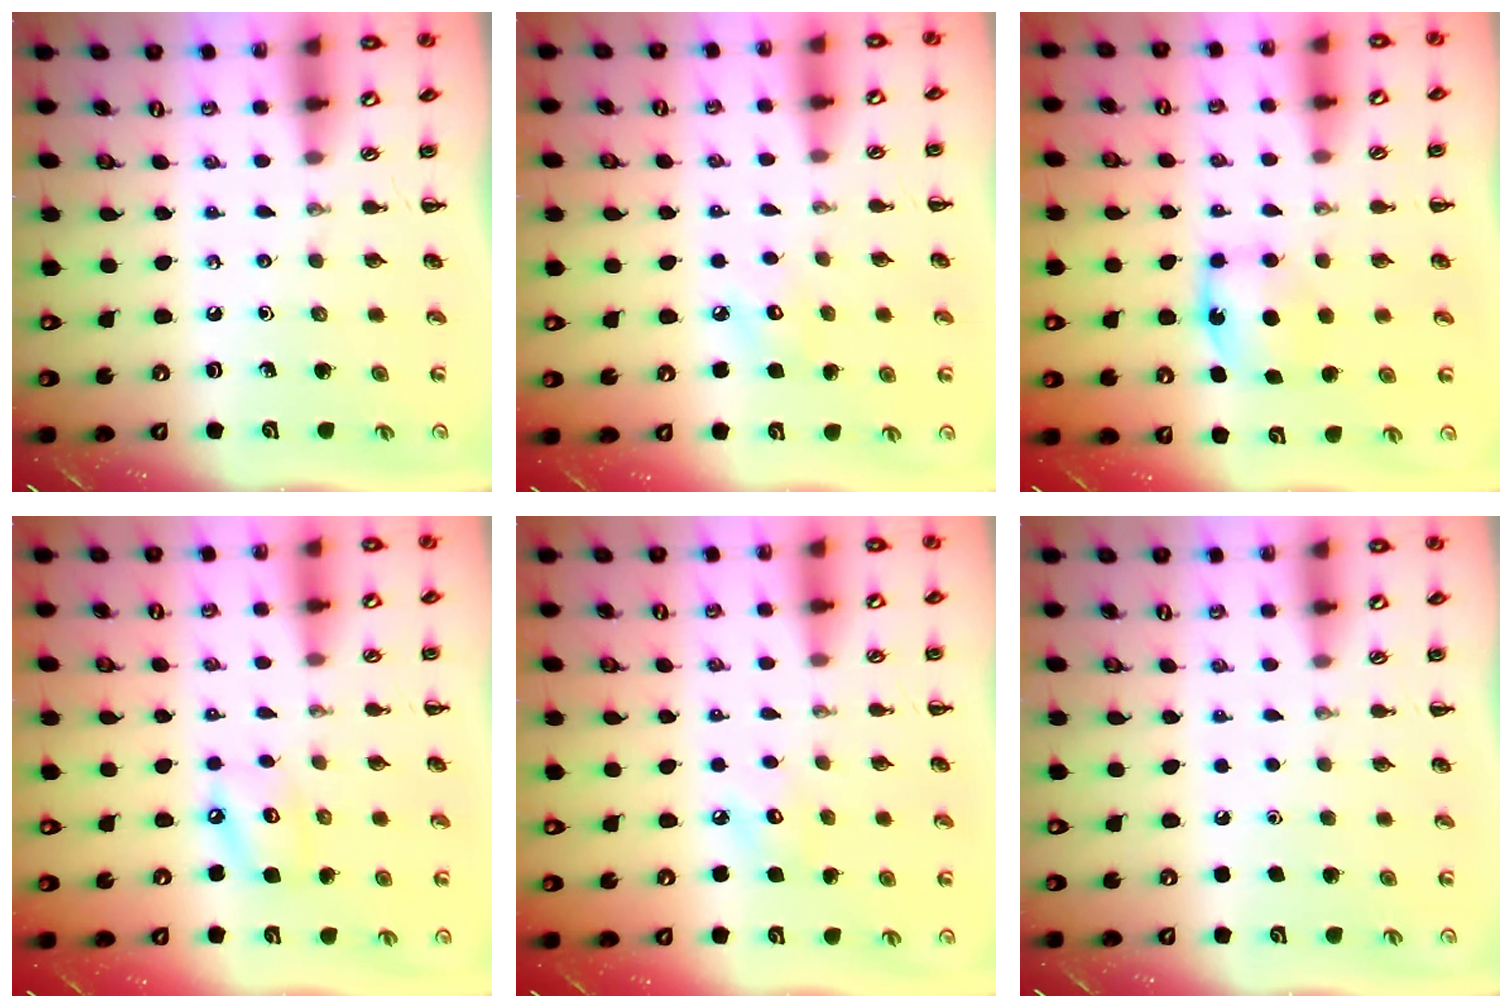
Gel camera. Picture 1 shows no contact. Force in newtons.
{"total": 4.0, "press": 3.9, "slide": 0.8}
{"total": 6.1, "press": 5.9, "slide": 1.3}
{"total": 6.9, "press": 6.8, "slide": 0.7}
{"total": 4.4, "press": 4.3, "slide": 0.8}
{"total": 1.6, "press": 1.6, "slide": 0.1}